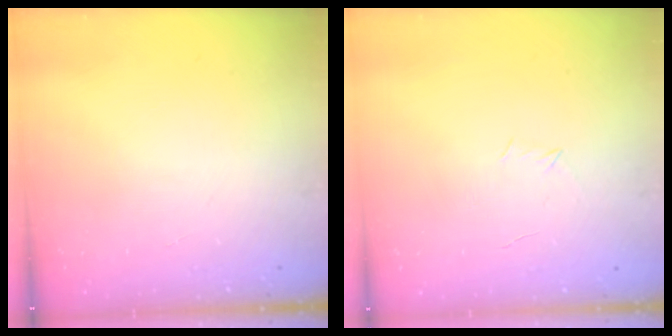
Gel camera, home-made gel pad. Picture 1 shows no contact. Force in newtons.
{"total": 3.6, "press": 3.5, "slide": 1.0}